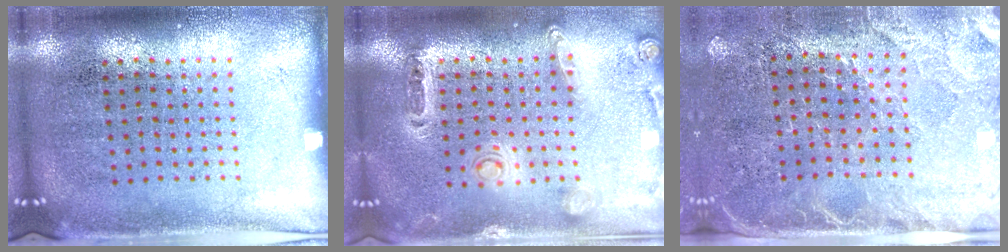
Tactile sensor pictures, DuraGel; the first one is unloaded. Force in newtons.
{"total": 0.9, "press": 0.9, "slide": 0.2}
{"total": 3.1, "press": 2.8, "slide": 1.3}